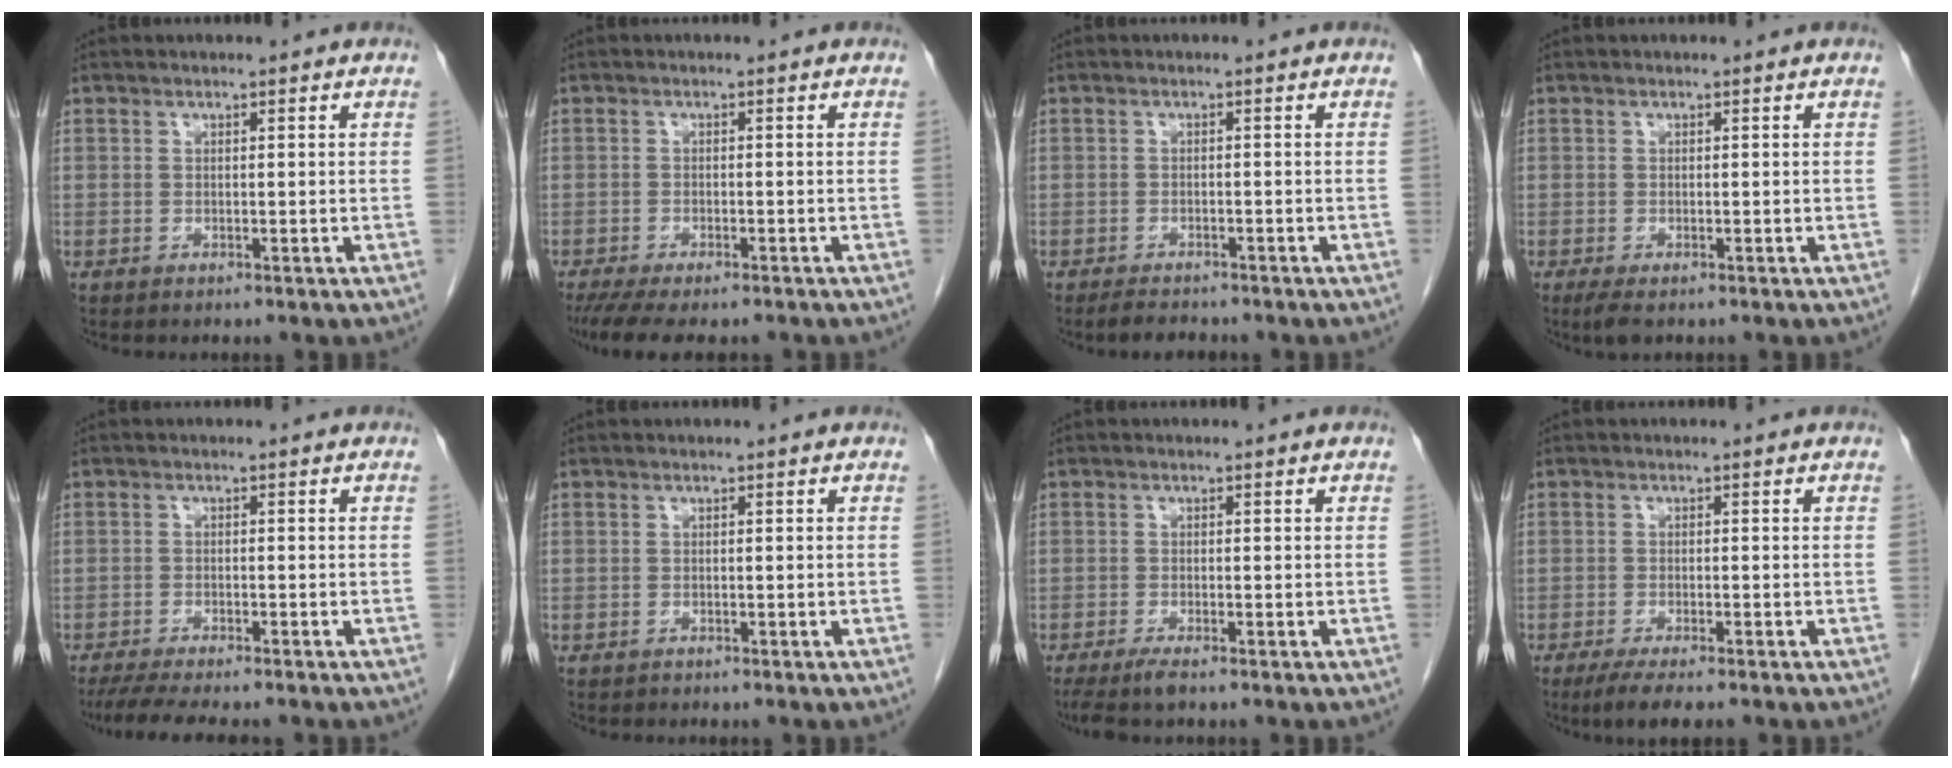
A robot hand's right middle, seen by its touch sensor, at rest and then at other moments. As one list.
[{"total": 8.9, "force": [-7.1, 2.4, 4.8], "torque": [-0.072, -0.010, -0.107]}, {"total": 2.8, "force": [-2.4, 0.8, 1.1], "torque": [-0.026, -0.007, -0.037]}, {"total": 2.0, "force": [-1.3, 0.7, 1.4], "torque": [-0.030, -0.006, -0.019]}, {"total": 8.7, "force": [-7.3, 1.0, 4.5], "torque": [-0.068, -0.016, -0.113]}, {"total": 0.0}, {"total": 3.2, "force": [-2.4, 0.1, 2.0], "torque": [-0.040, -0.009, -0.046]}, {"total": 5.0, "force": [-3.7, 0.6, 3.3], "torque": [-0.052, -0.012, -0.056]}]